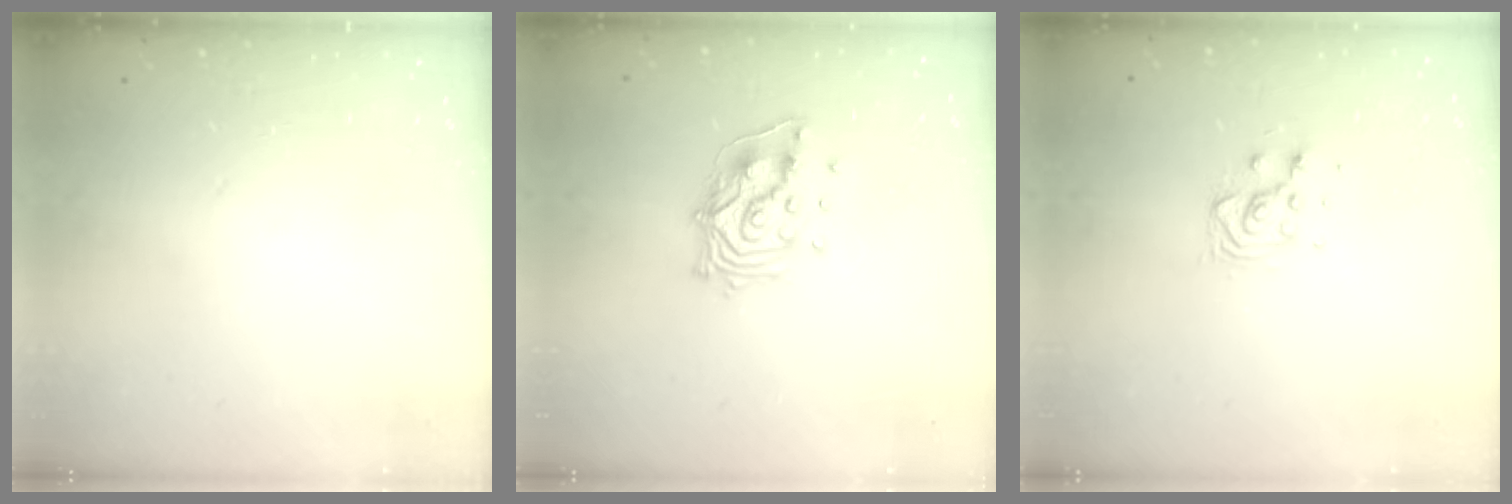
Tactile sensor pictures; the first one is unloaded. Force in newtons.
{"total": 12.9, "press": 12.9, "slide": 1.4}
{"total": 6.6, "press": 6.5, "slide": 1.0}